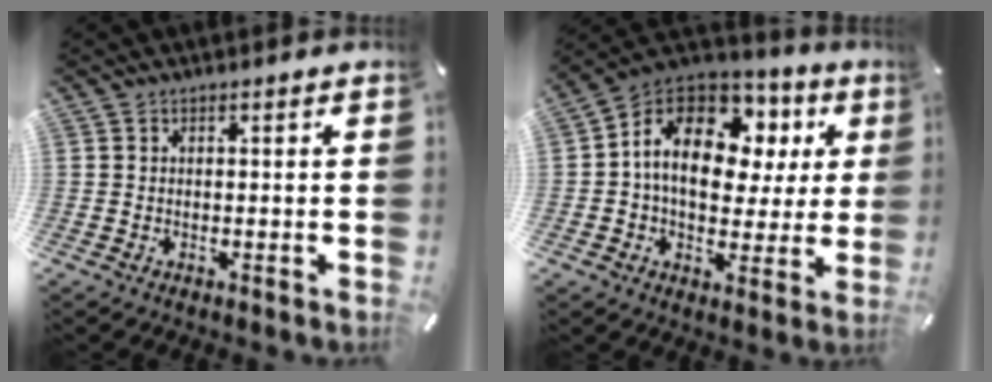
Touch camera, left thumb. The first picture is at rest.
{"total": 15.3, "force": [3.3, 10.8, 10.4], "torque": [-0.186, -0.014, 0.056]}